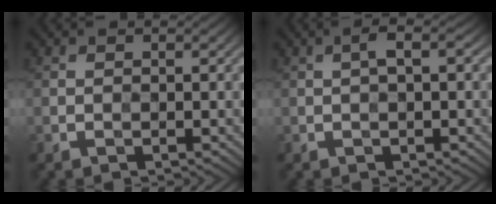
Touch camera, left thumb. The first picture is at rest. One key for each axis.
{"total": 1.8, "fx": 0.3, "fy": 0.5, "fz": 1.8, "tx": -0.034, "ty": 0.008, "tz": 0.002}